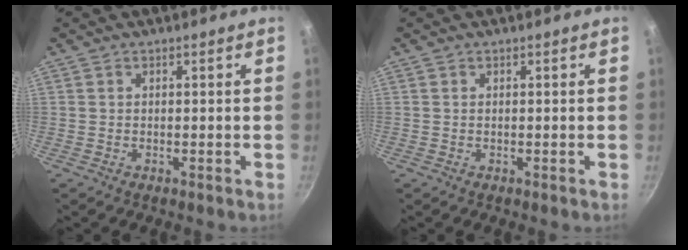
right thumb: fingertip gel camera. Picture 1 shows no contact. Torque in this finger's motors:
{"motor_torque": [-0.15, 0.05, 0.24, -0.08, 0.01]}